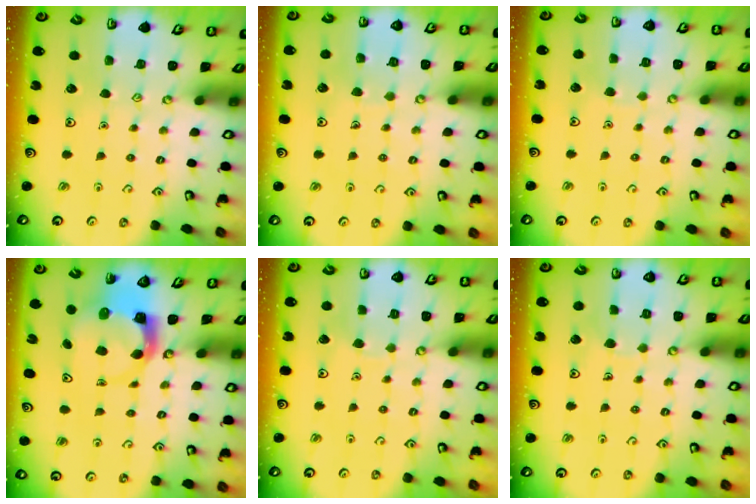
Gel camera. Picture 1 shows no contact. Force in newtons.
{"total": 4.3, "press": 4.3, "slide": 0.4}
{"total": 1.4, "press": 1.4, "slide": 0.1}
{"total": 3.9, "press": 3.9, "slide": 0.6}
{"total": 2.9, "press": 2.9, "slide": 0.2}
{"total": 4.0, "press": 4.0, "slide": 0.3}